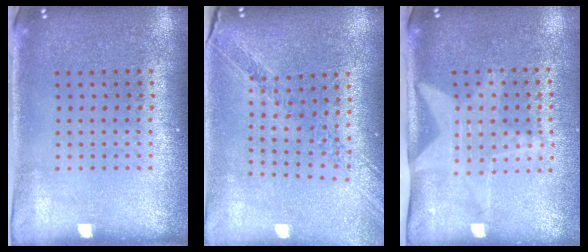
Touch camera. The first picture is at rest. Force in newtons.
{"total": 1.1, "press": 1.1, "slide": 0.2}
{"total": 2.0, "press": 1.5, "slide": 1.3}